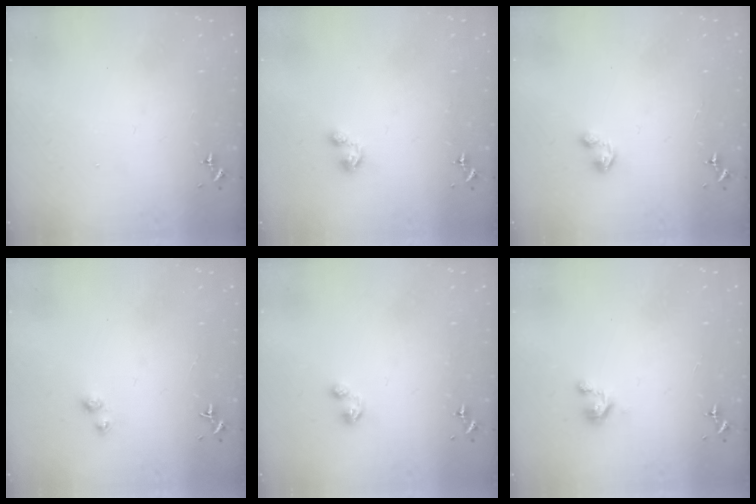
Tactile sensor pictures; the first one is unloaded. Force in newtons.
{"total": 3.9, "press": 3.9, "slide": 0.4}
{"total": 1.9, "press": 1.9, "slide": 0.3}
{"total": 2.7, "press": 2.7, "slide": 0.3}
{"total": 2.9, "press": 2.9, "slide": 0.4}
{"total": 2.8, "press": 2.8, "slide": 0.3}